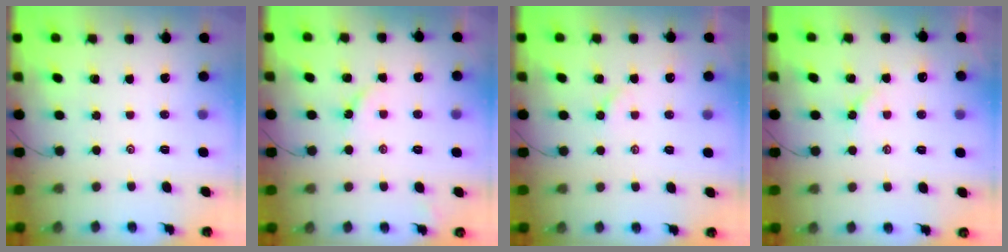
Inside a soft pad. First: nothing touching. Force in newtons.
{"total": 3.8, "press": 3.8, "slide": 0.5}
{"total": 5.4, "press": 5.4, "slide": 0.6}
{"total": 3.9, "press": 3.8, "slide": 0.6}